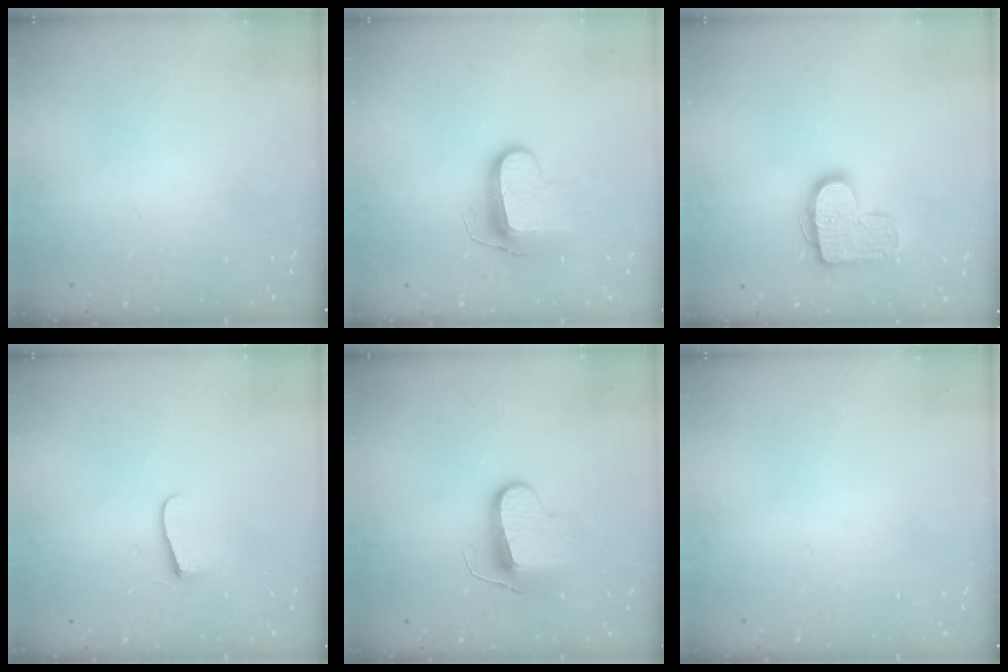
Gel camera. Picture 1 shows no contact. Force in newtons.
{"total": 9.6, "press": 9.6, "slide": 0.6}
{"total": 13.2, "press": 13.2, "slide": 0.7}
{"total": 6.8, "press": 6.8, "slide": 0.6}
{"total": 10.2, "press": 10.2, "slide": 0.3}
{"total": 0.0}